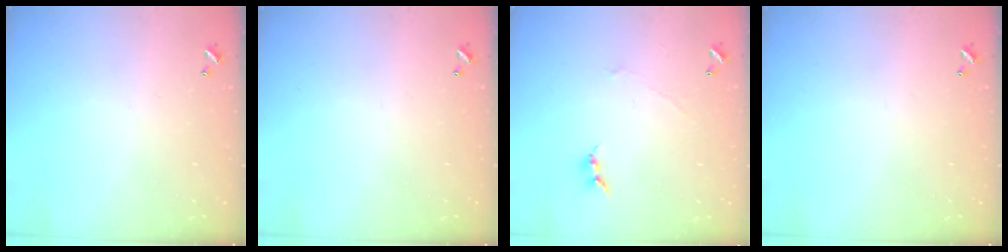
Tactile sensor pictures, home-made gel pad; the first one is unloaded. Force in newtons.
{"total": 0.0}
{"total": 0.7, "press": 0.4, "slide": 0.6}
{"total": 0.0}